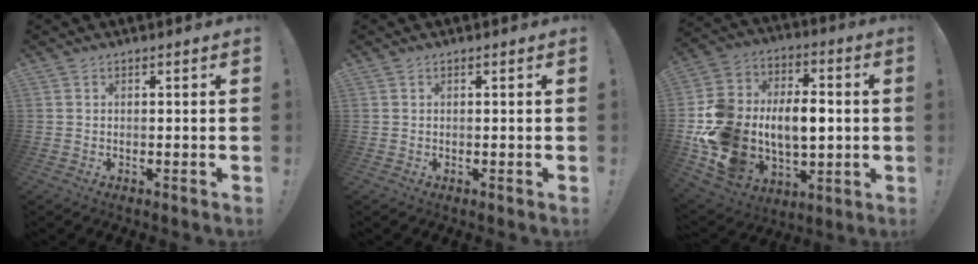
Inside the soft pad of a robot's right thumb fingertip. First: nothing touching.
{"total": 0.0}
{"total": 21.6, "force": [-0.8, 16.2, 14.2], "torque": [-0.287, 0.004, 0.011]}